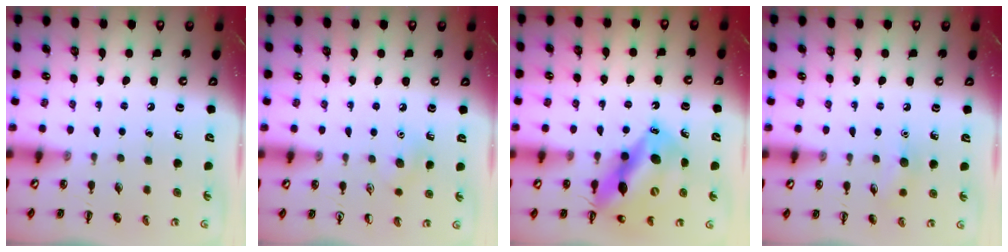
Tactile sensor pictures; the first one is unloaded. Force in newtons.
{"total": 6.8, "press": 6.6, "slide": 1.6}
{"total": 15.1, "press": 14.4, "slide": 4.5}
{"total": 6.7, "press": 6.4, "slide": 1.9}